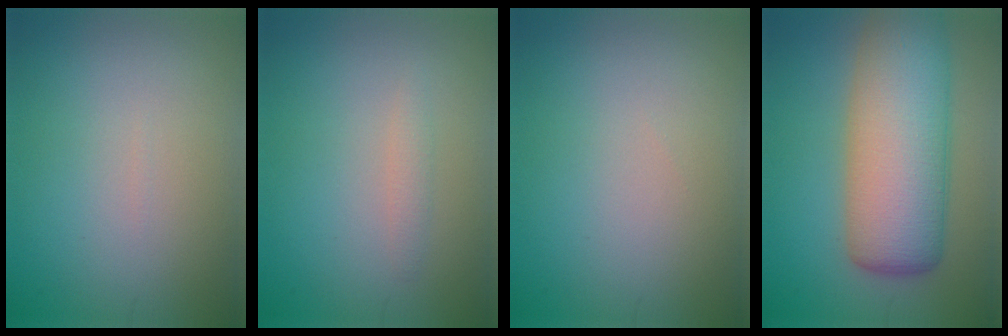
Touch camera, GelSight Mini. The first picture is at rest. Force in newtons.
{"total": 0.9, "press": 0.9, "slide": 0.1}
{"total": 0.0}
{"total": 10.6, "press": 10.6, "slide": 0.6}